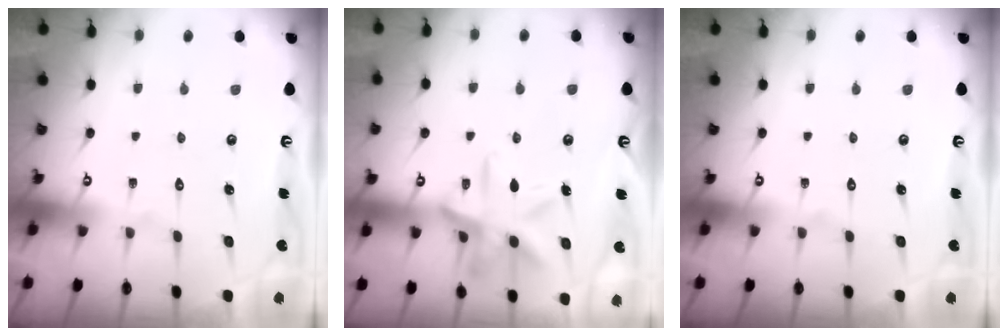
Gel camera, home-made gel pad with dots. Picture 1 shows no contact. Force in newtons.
{"total": 12.8, "press": 12.7, "slide": 1.0}
{"total": 0.0}